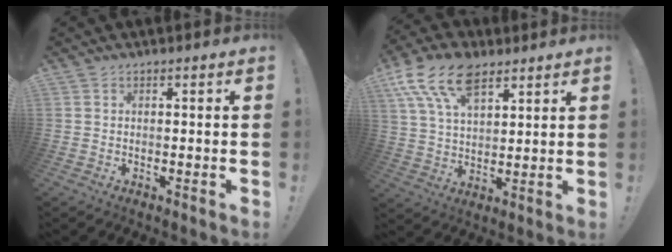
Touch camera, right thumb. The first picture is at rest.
{"total": 15.7, "force": [9.2, 8.6, 9.4], "torque": [-0.178, -0.035, 0.170]}